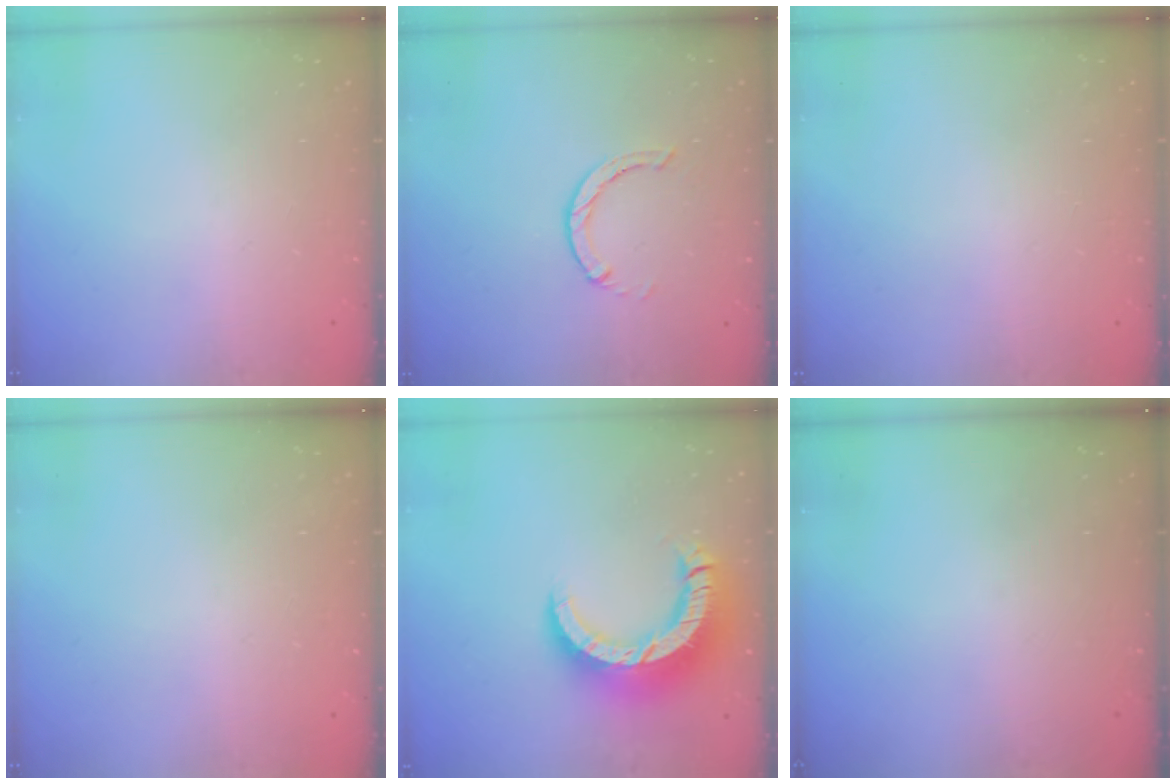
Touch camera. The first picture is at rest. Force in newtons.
{"total": 1.0, "press": 0.9, "slide": 0.3}
{"total": 2.6, "press": 2.6, "slide": 0.2}
{"total": 2.4, "press": 2.4, "slide": 0.2}
{"total": 14.4, "press": 14.3, "slide": 1.7}
{"total": 0.0}